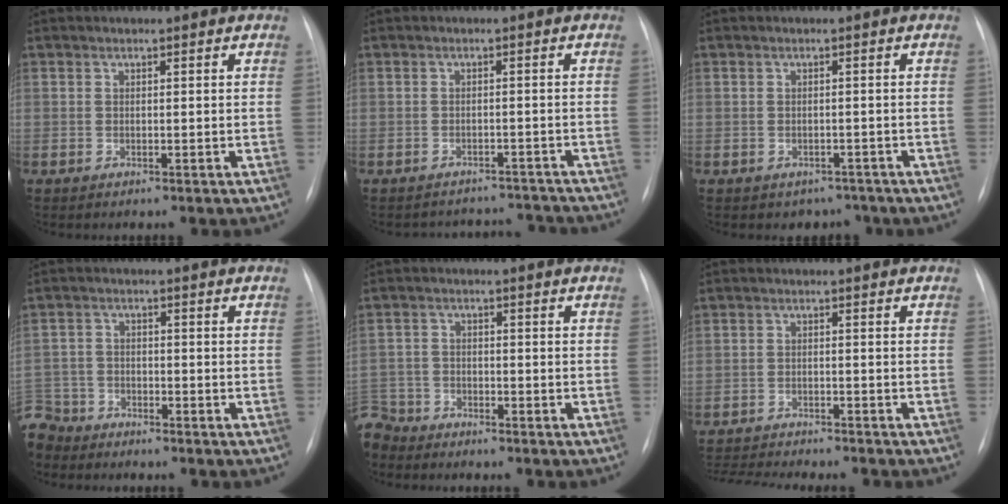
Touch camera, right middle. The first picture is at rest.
{"total": 7.0, "force": [-6.7, 1.6, -1.0], "torque": [0.018, 0.028, -0.076]}
{"total": 2.9, "force": [-2.2, 1.9, 0.0], "torque": [0.005, 0.013, -0.024]}
{"total": 7.9, "force": [-6.8, 3.9, 0.4], "torque": [-0.019, 0.000, -0.132]}
{"total": 7.2, "force": [-6.5, 3.2, 0.3], "torque": [-0.013, -0.001, -0.125]}
{"total": 12.8, "force": [-11.7, 1.6, 4.8], "torque": [-0.083, -0.009, -0.164]}